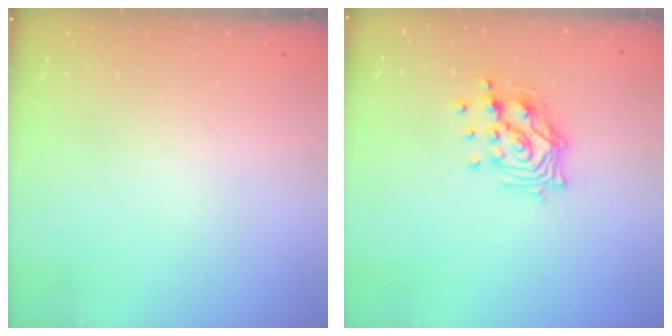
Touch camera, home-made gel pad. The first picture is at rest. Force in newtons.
{"total": 12.0, "press": 12.0, "slide": 0.9}